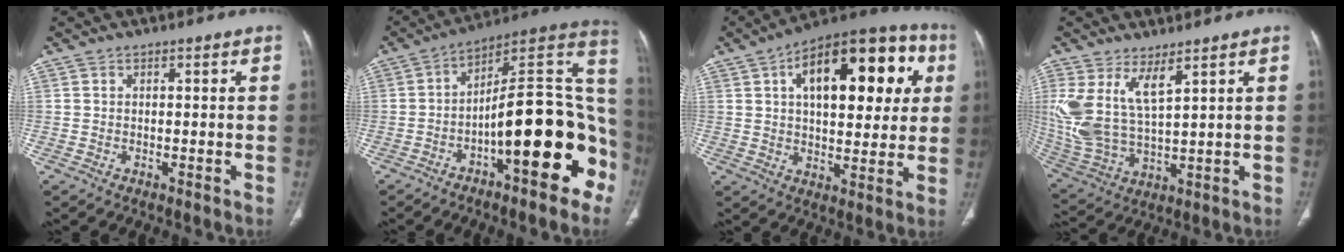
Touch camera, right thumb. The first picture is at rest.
{"total": 21.7, "force": [-7.3, 7.3, 19.1], "torque": [-0.213, 0.082, -0.103]}
{"total": 24.0, "force": [7.0, 11.9, 19.7], "torque": [-0.245, 0.021, 0.097]}
{"total": 12.2, "force": [5.8, 4.8, 9.5], "torque": [-0.214, -0.030, 0.134]}